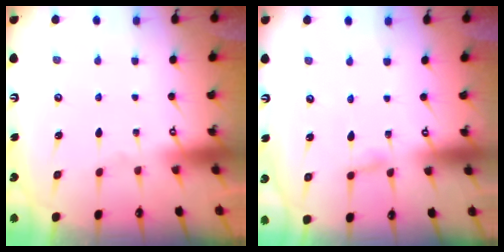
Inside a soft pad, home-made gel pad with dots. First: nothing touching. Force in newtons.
{"total": 2.8, "press": 2.8, "slide": 0.3}